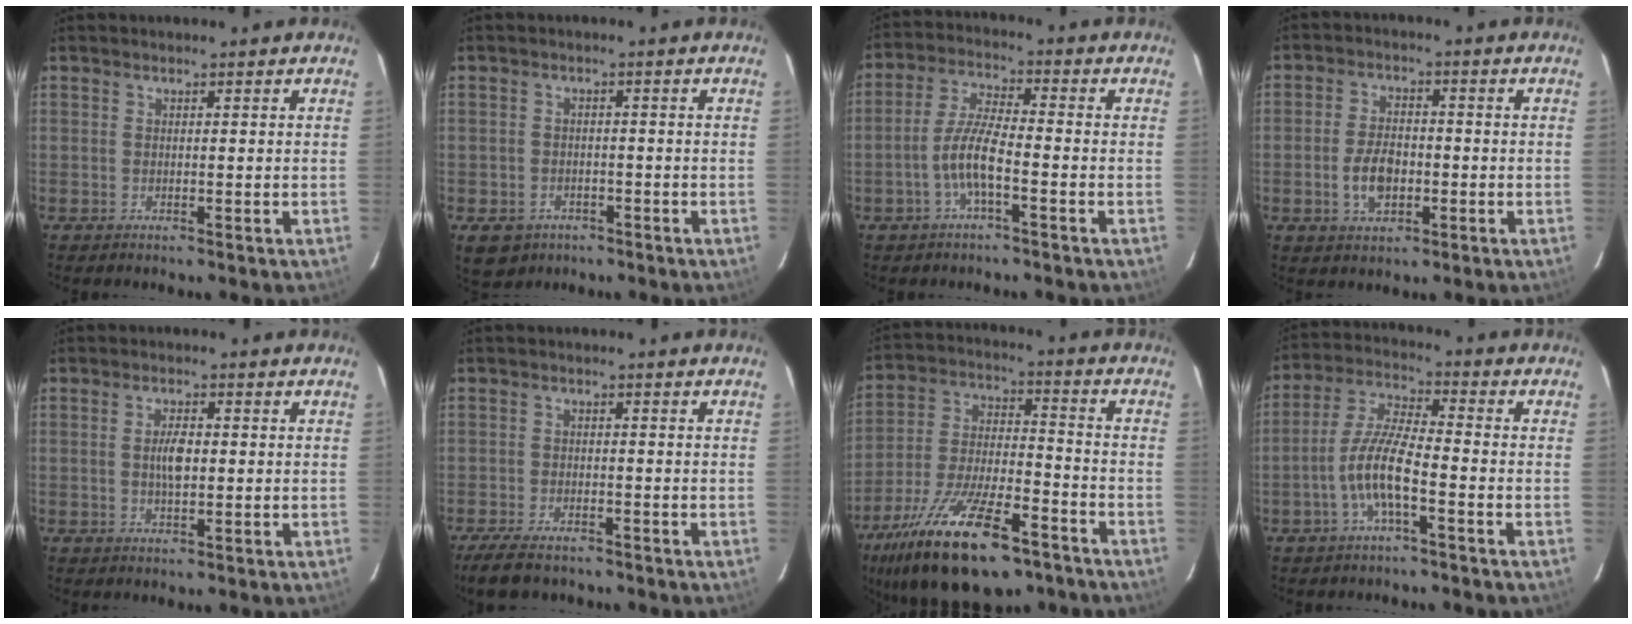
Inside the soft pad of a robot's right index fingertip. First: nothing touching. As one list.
[{"total": 6.8, "force": [-3.7, 5.2, 2.3], "torque": [-0.056, 0.005, -0.045]}, {"total": 6.8, "force": [-2.9, 1.2, 6.0], "torque": [-0.128, 0.005, -0.054]}, {"total": 6.9, "force": [-1.9, 4.1, 5.2], "torque": [-0.105, 0.006, -0.029]}, {"total": 3.8, "force": [0.0, 1.7, 3.4], "torque": [-0.062, 0.002, 0.001]}, {"total": 7.6, "force": [-6.1, 2.9, 3.5], "torque": [-0.095, -0.015, -0.106]}, {"total": 23.8, "force": [-15.3, 9.0, 15.8], "torque": [-0.305, -0.032, -0.250]}, {"total": 8.9, "force": [-3.7, 1.8, 7.9], "torque": [-0.170, 0.005, -0.072]}]